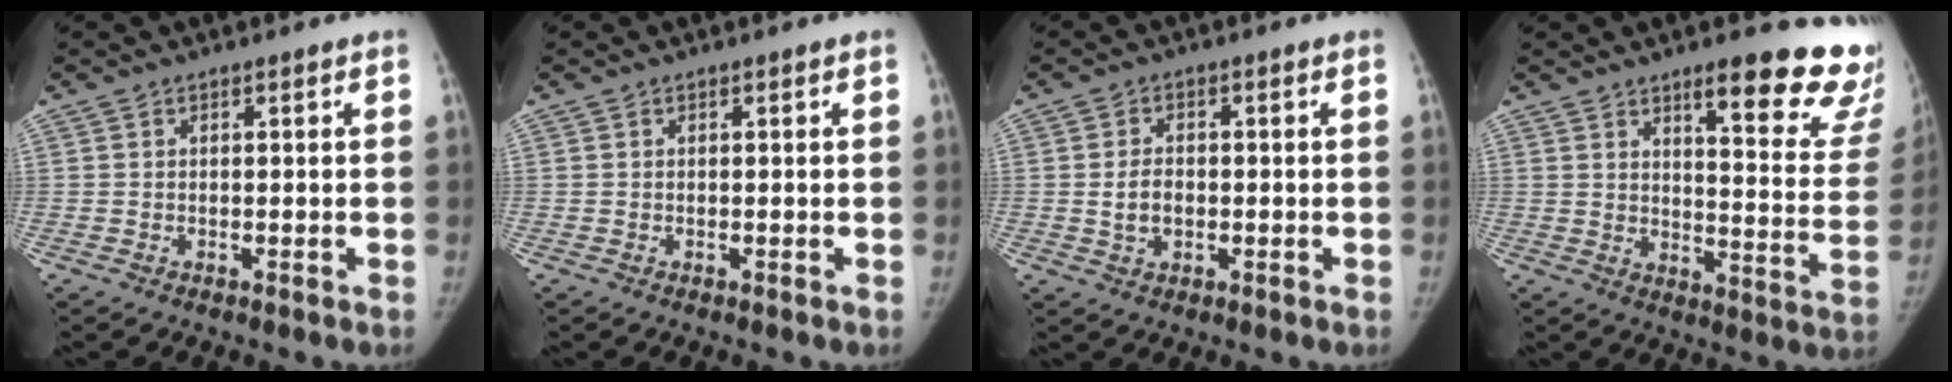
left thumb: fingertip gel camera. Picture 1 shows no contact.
{"total": 0.0}
{"total": 4.0, "force": [-0.4, 2.8, 2.8], "torque": [-0.045, 0.006, -0.006]}
{"total": 21.4, "force": [14.7, 5.2, 14.6], "torque": [-0.143, -0.087, 0.182]}